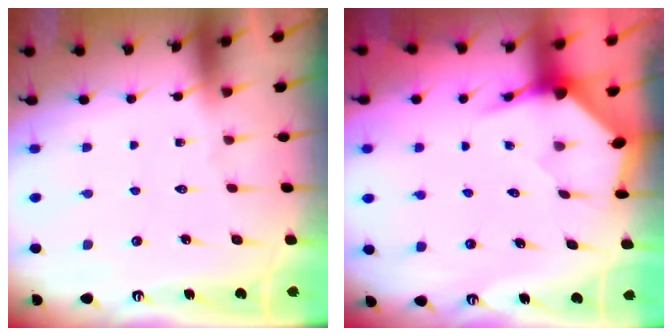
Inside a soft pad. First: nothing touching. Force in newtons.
{"total": 3.6, "press": 3.6, "slide": 0.4}